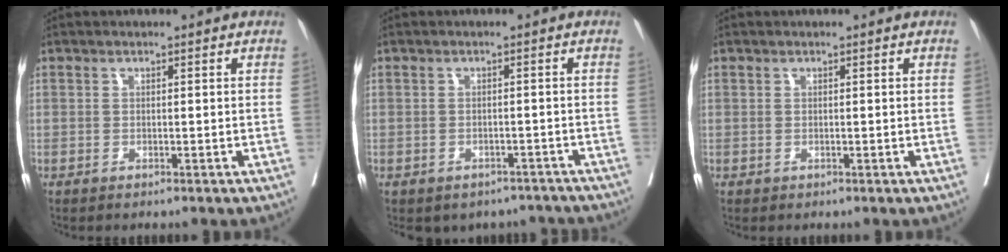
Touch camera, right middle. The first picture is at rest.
{"total": 7.3, "force": [-6.2, 3.8, 0.6], "torque": [0.007, 0.016, -0.067]}
{"total": 0.0}